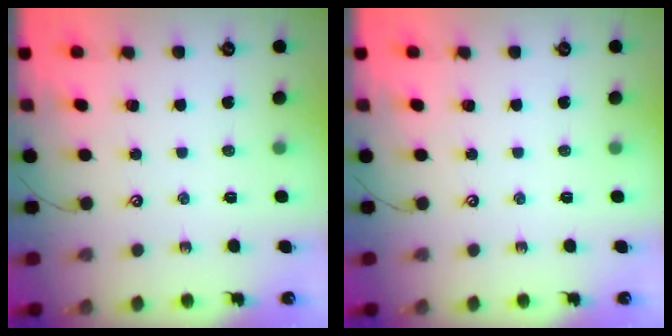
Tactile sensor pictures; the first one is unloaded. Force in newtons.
{"total": 0.0}